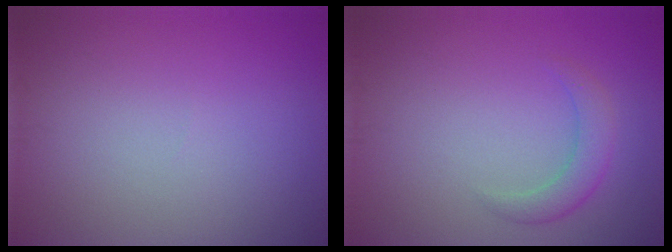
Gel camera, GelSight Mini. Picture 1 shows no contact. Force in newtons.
{"total": 2.3, "press": 2.3, "slide": 0.1}